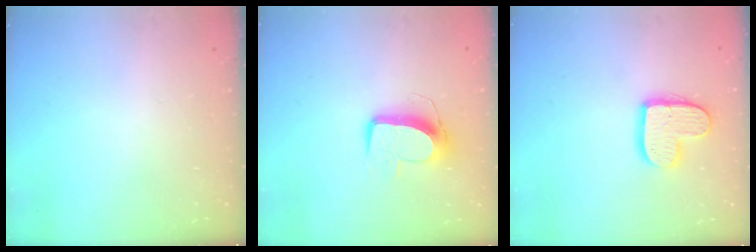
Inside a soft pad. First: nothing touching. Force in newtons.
{"total": 10.2, "press": 10.1, "slide": 0.5}
{"total": 12.6, "press": 12.6, "slide": 0.9}